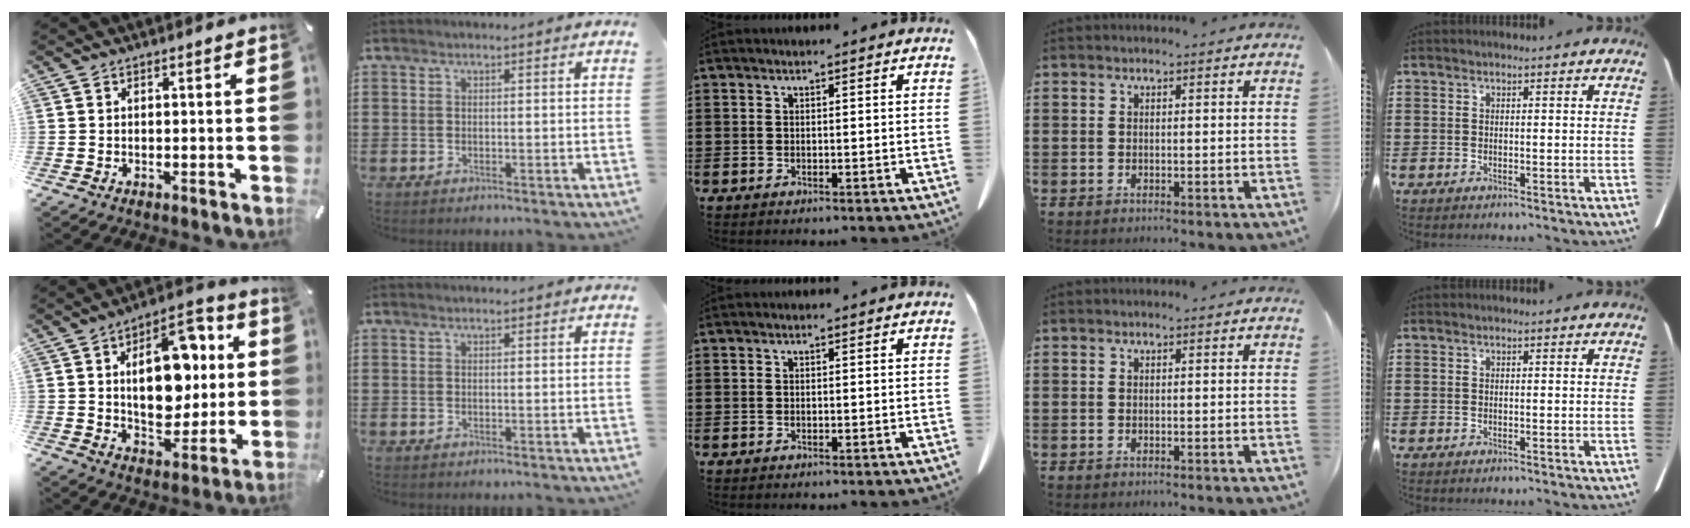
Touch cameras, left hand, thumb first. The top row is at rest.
{"thumb": {"total": 18.0, "force": [3.3, 11.2, 13.7], "torque": [-0.200, 0.002, 0.055]}}